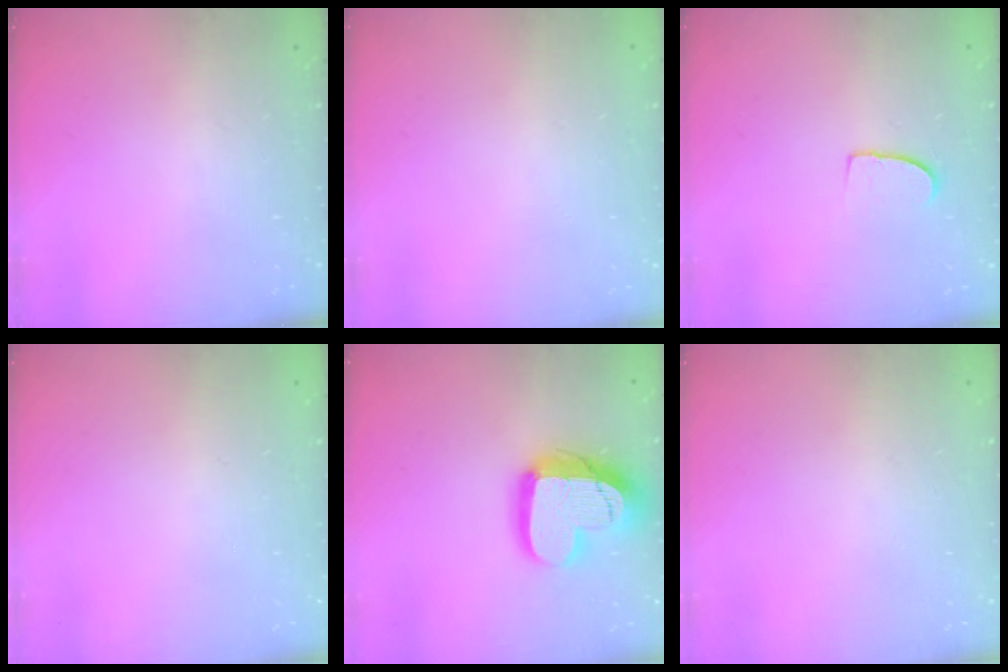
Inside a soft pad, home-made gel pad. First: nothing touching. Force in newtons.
{"total": 0.0}
{"total": 5.2, "press": 5.2, "slide": 0.4}
{"total": 0.0}
{"total": 19.3, "press": 19.2, "slide": 1.7}
{"total": 0.0}